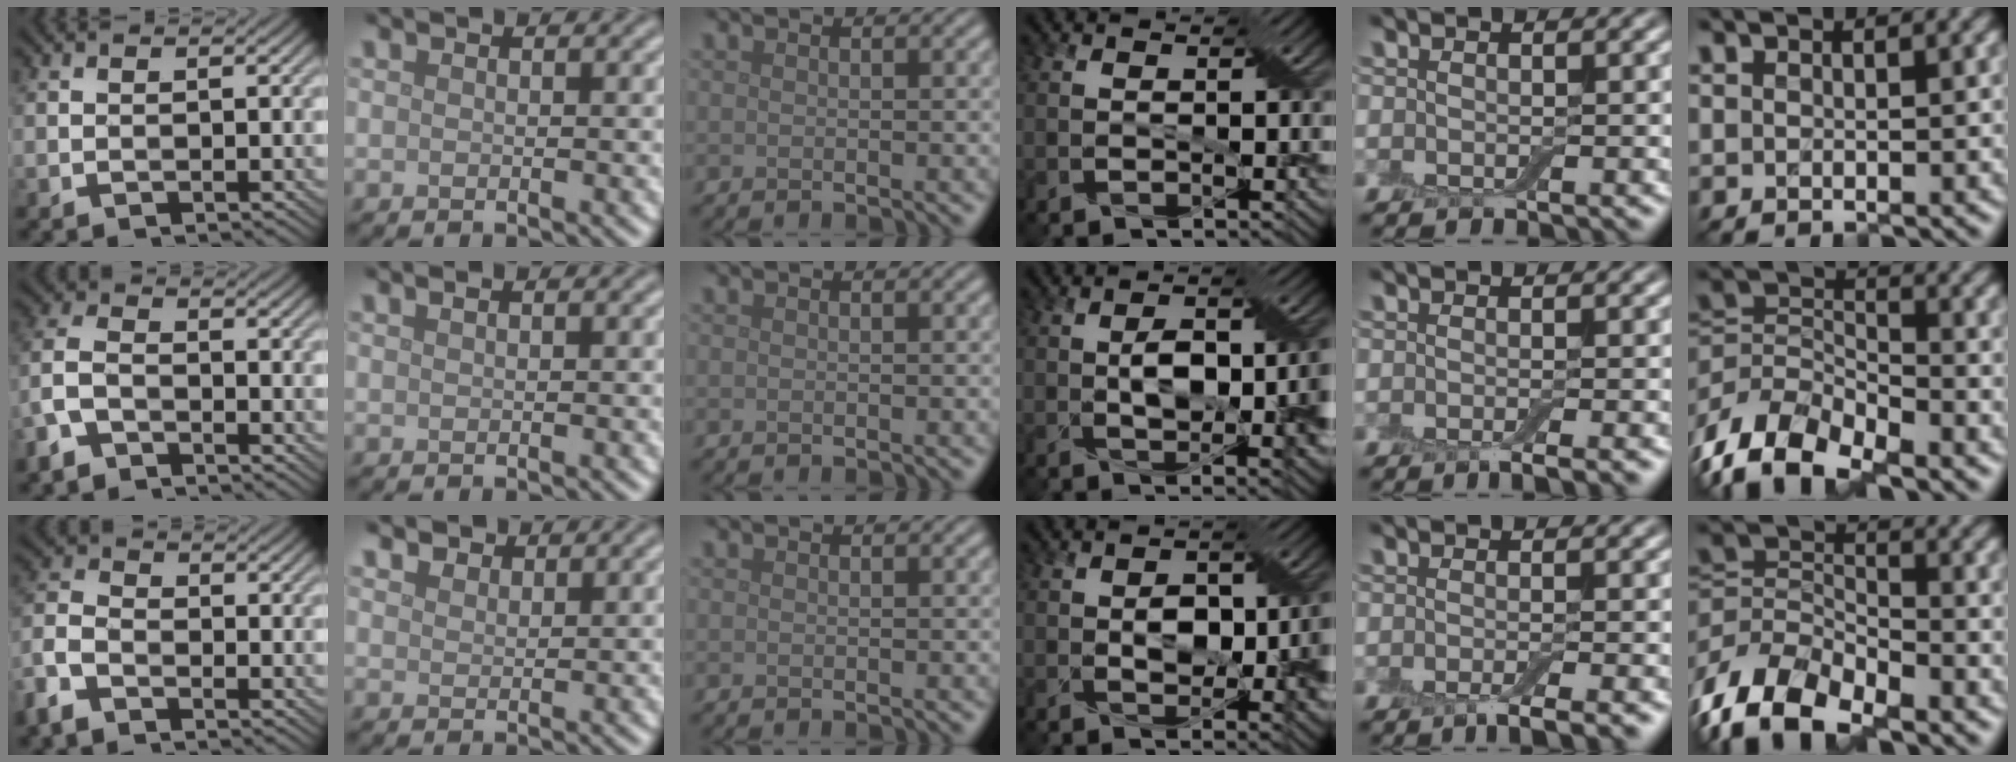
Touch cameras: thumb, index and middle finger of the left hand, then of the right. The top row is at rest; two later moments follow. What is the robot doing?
{"motion": "insert", "object": "backpack"}